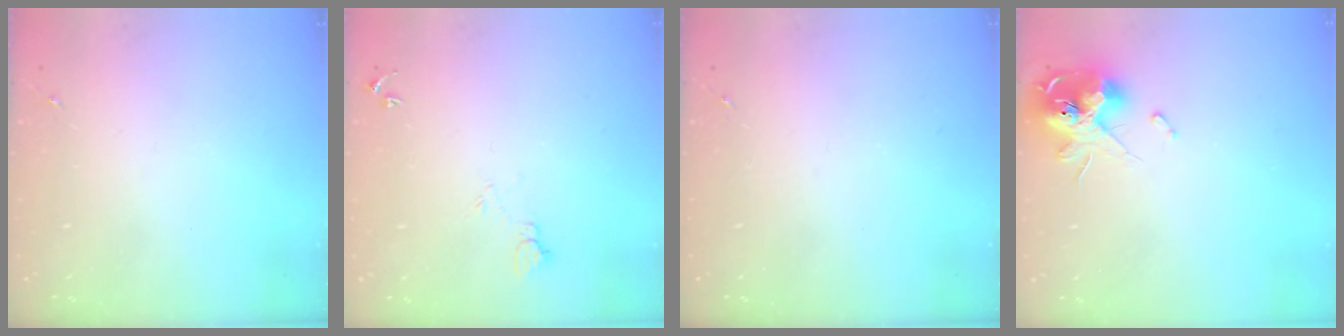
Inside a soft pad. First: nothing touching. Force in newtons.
{"total": 4.2, "press": 4.1, "slide": 0.5}
{"total": 0.0}
{"total": 13.9, "press": 13.8, "slide": 1.9}